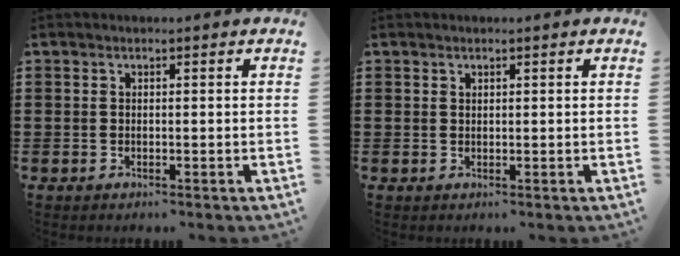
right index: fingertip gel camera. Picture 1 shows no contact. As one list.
[{"total": 0.5, "force": [0.4, 0.4, 0.1], "torque": [-0.003, 0.002, 0.008]}]